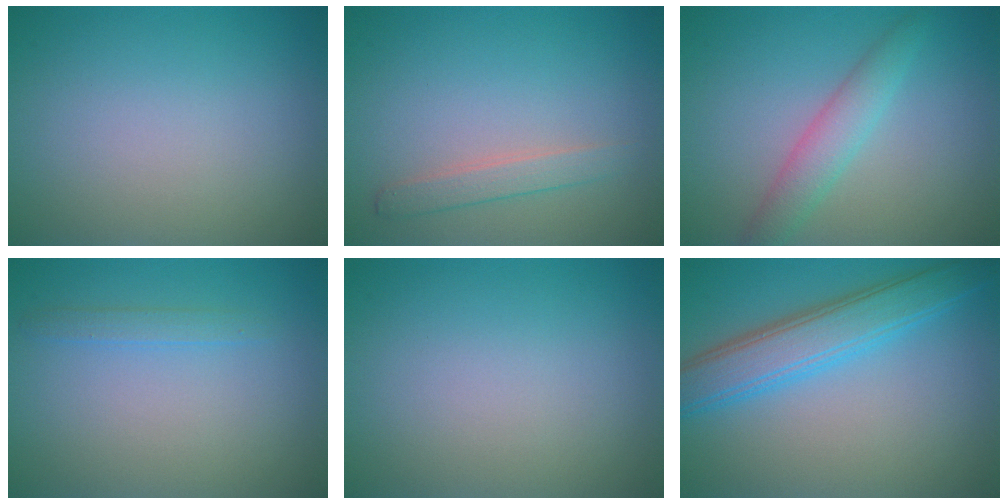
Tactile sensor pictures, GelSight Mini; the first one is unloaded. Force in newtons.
{"total": 1.7, "press": 1.7, "slide": 0.0}
{"total": 2.9, "press": 2.9, "slide": 0.1}
{"total": 1.1, "press": 1.1, "slide": 0.1}
{"total": 0.0}
{"total": 5.3, "press": 5.3, "slide": 0.1}